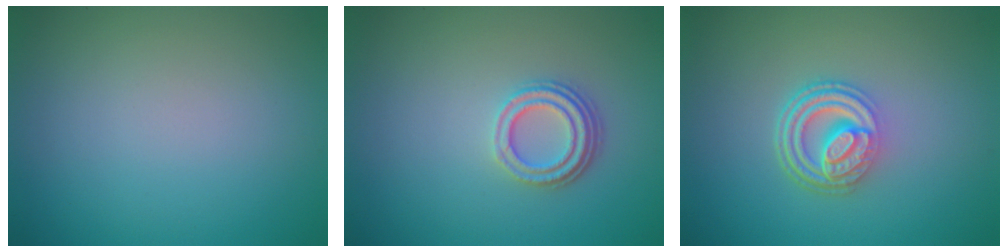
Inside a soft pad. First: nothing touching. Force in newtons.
{"total": 3.1, "press": 2.4, "slide": 2.0}
{"total": 4.9, "press": 3.5, "slide": 3.4}